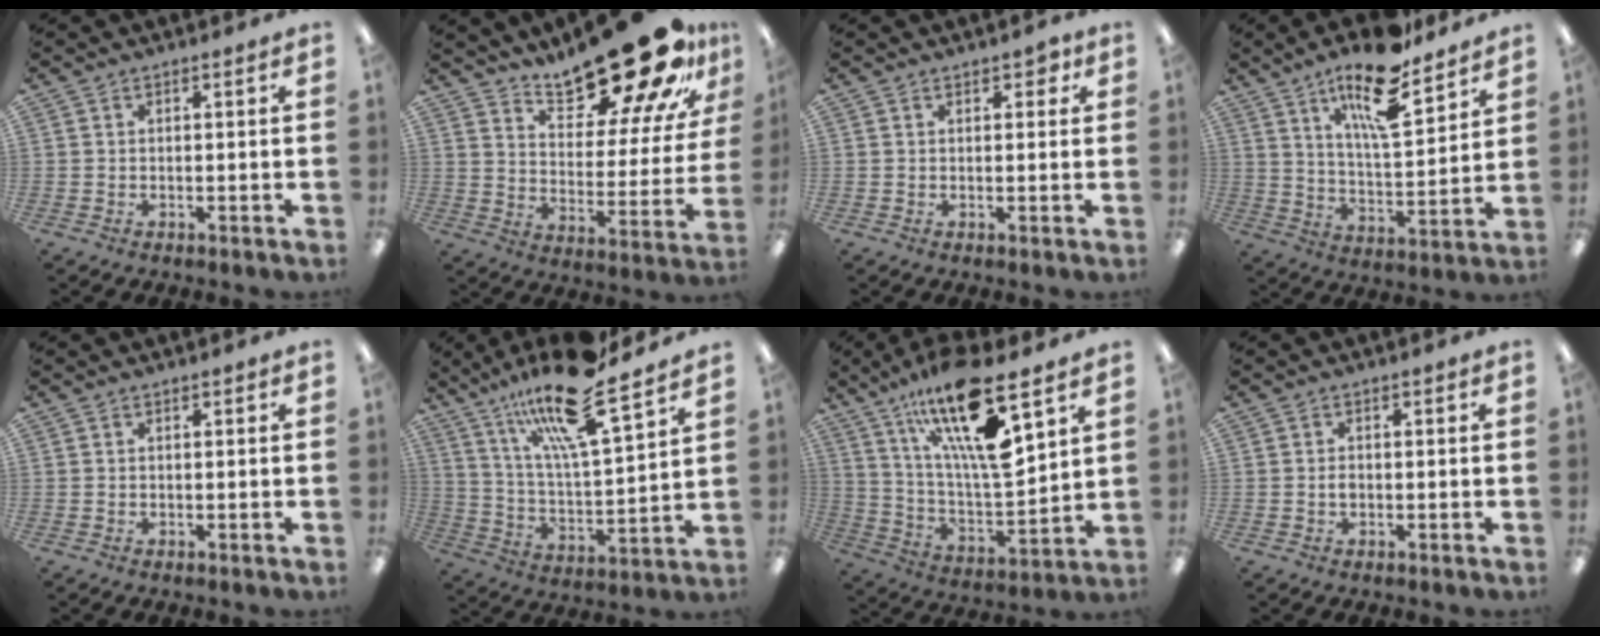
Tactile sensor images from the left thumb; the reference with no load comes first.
{"total": 23.6, "force": [18.9, 6.3, 12.6], "torque": [-0.183, -0.129, 0.313]}
{"total": 2.0, "force": [1.3, 1.2, 1.0], "torque": [-0.006, -0.003, 0.019]}
{"total": 16.9, "force": [11.8, 5.0, 11.0], "torque": [-0.183, -0.062, 0.193]}
{"total": 0.0}
{"total": 20.3, "force": [15.4, 4.0, 12.6], "torque": [-0.228, -0.090, 0.255]}
{"total": 21.2, "force": [13.0, 5.6, 15.9], "torque": [-0.295, -0.074, 0.210]}
{"total": 1.2, "force": [-0.1, 0.9, 0.8], "torque": [-0.015, 0.003, -0.004]}